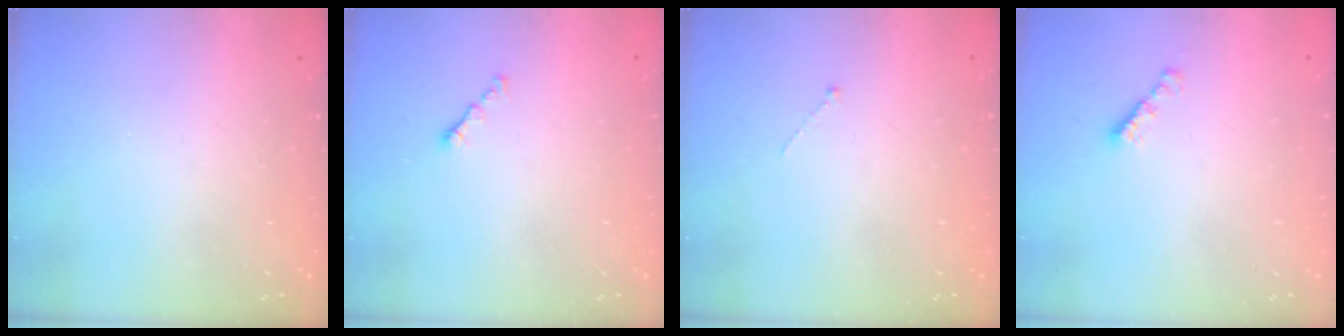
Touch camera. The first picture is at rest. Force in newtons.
{"total": 0.8, "press": 0.6, "slide": 0.4}
{"total": 0.0}
{"total": 2.3, "press": 2.2, "slide": 0.4}